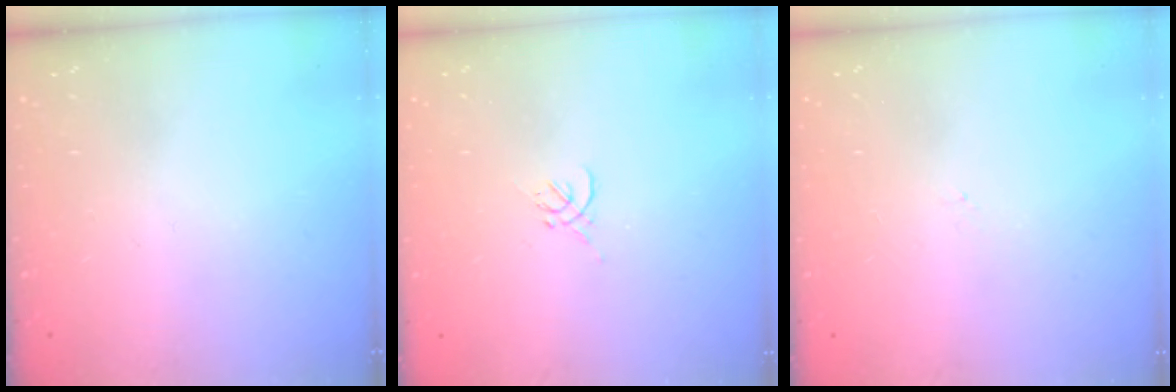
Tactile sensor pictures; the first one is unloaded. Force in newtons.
{"total": 0.0}
{"total": 0.0}